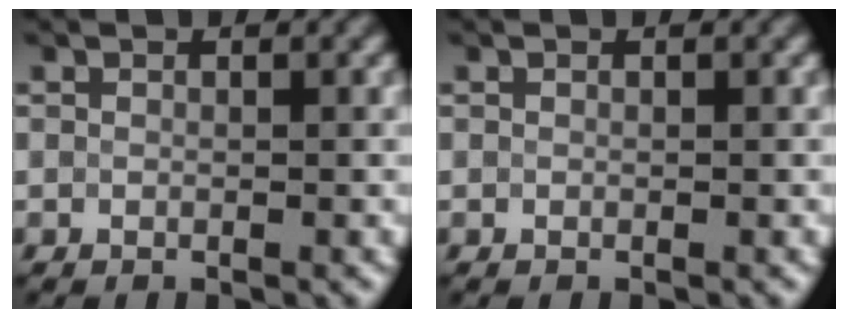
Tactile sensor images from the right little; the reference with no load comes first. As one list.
[{"total": 0.0}]